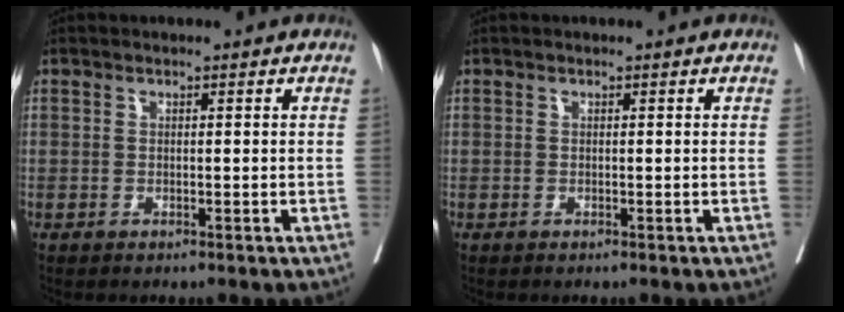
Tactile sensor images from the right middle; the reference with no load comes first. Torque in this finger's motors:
{"motor_torque": [-0.06, -0.27, 0.04, 0.00]}